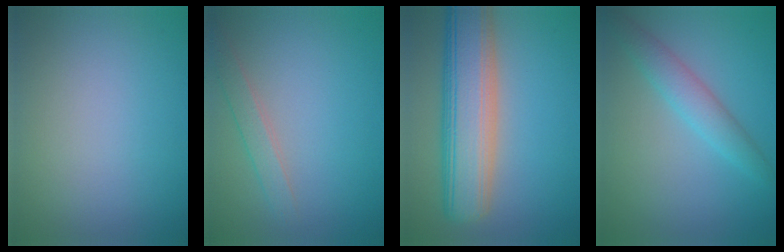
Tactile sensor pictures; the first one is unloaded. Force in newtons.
{"total": 1.9, "press": 1.9, "slide": 0.0}
{"total": 9.2, "press": 9.1, "slide": 0.7}
{"total": 3.0, "press": 3.0, "slide": 0.1}